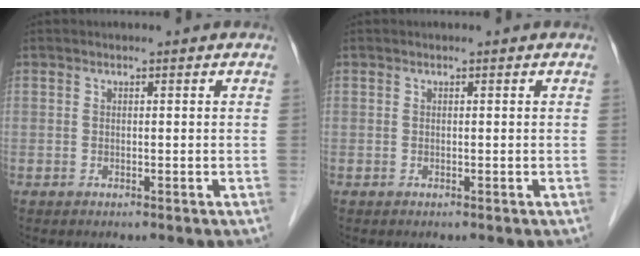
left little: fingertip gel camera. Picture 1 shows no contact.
{"total": 0.0}